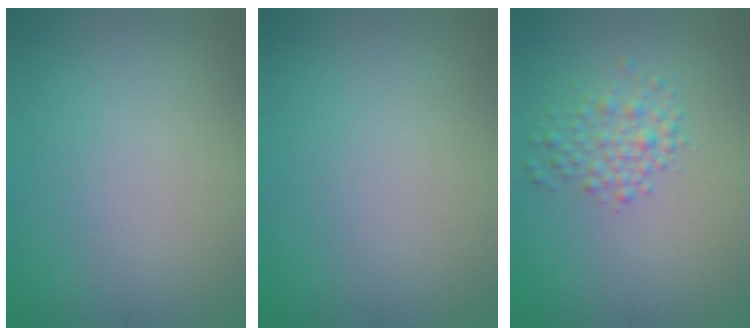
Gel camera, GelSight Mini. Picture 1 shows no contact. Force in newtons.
{"total": 0.0}
{"total": 3.2, "press": 3.2, "slide": 0.0}